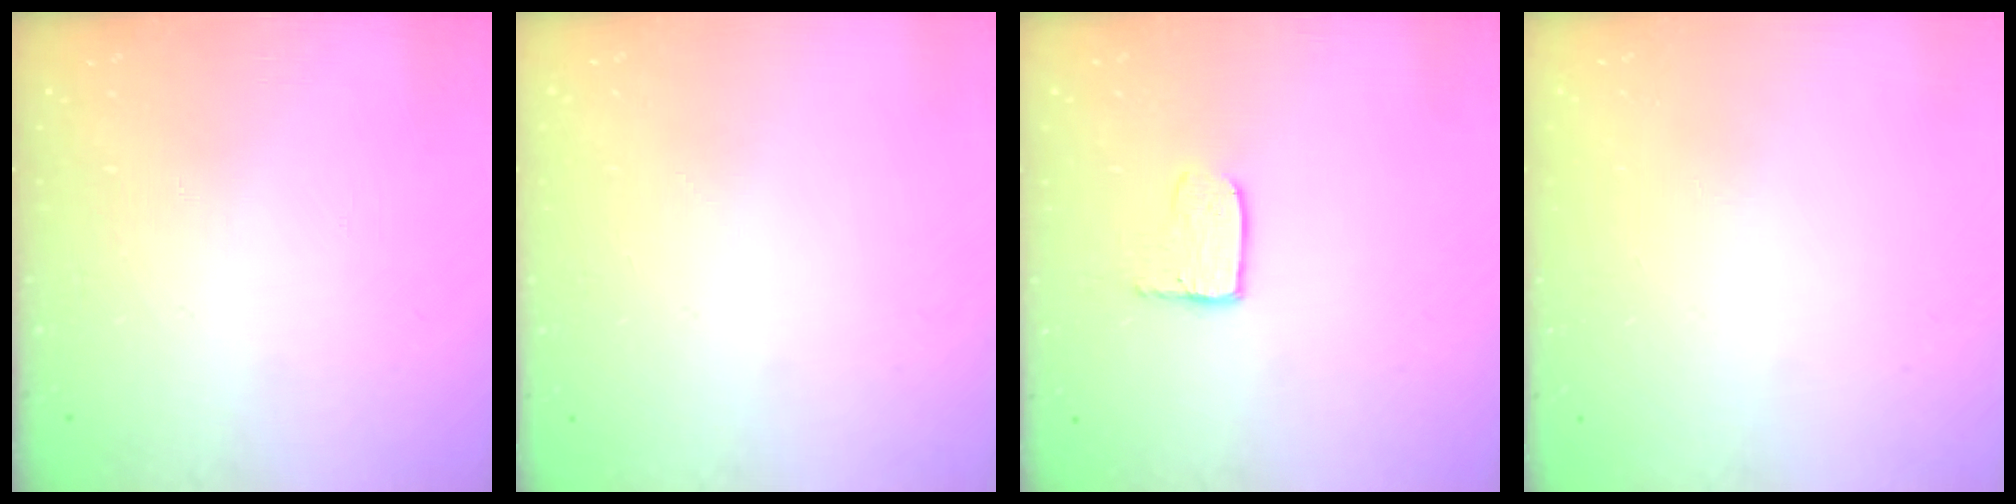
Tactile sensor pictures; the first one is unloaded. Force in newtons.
{"total": 0.7, "press": 0.6, "slide": 0.3}
{"total": 3.9, "press": 3.9, "slide": 0.4}
{"total": 0.0}